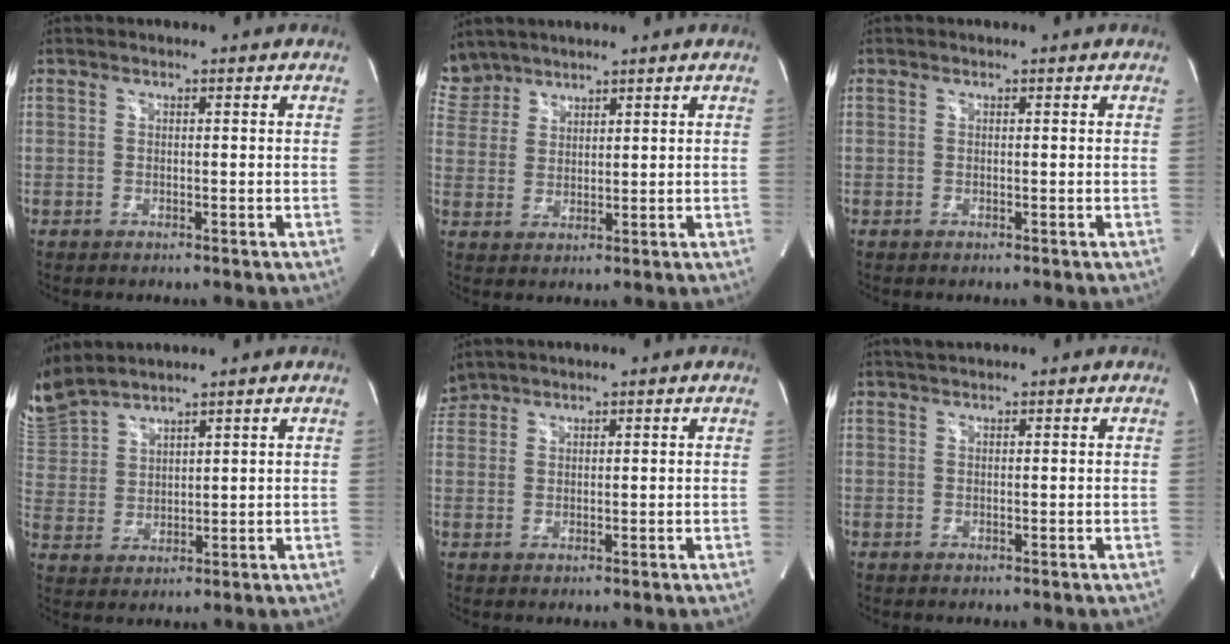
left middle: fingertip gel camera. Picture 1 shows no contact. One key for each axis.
{"total": 6.0, "fx": 5.4, "fy": 2.7, "fz": -0.1, "tx": 0.000, "ty": 0.010, "tz": 0.115}
{"total": 0.0}
{"total": 8.6, "fx": 8.2, "fy": 1.0, "fz": 2.1, "tx": -0.068, "ty": 0.018, "tz": 0.180}
{"total": 2.7, "fx": 2.6, "fy": 0.8, "fz": -0.2, "tx": -0.004, "ty": 0.017, "tz": 0.055}
{"total": 1.3, "fx": 1.2, "fy": 0.2, "fz": 0.4, "tx": -0.013, "ty": 0.012, "tz": 0.026}